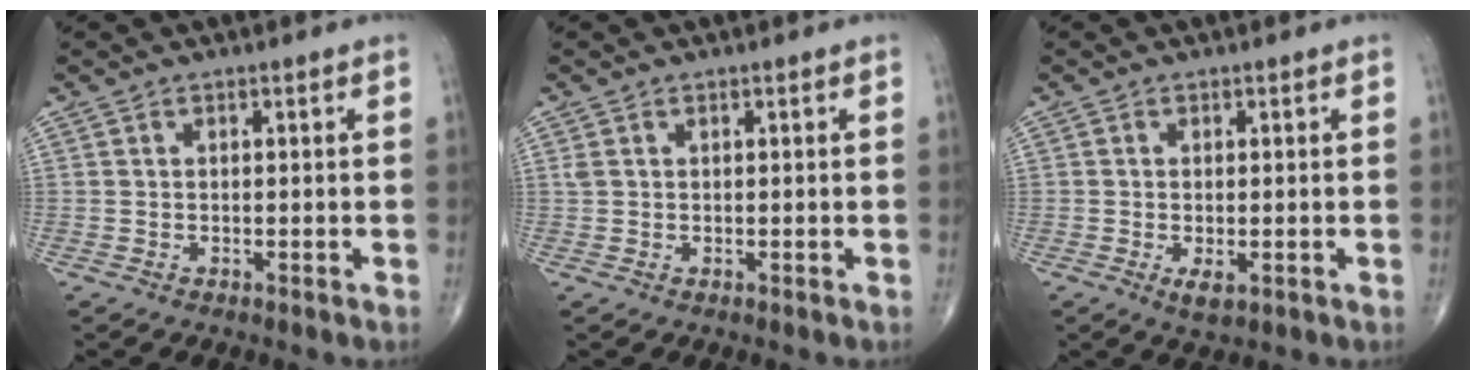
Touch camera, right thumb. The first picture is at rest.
{"total": 0.9, "force": [0.4, 0.4, 0.6], "torque": [-0.018, 0.012, 0.014]}
{"total": 5.9, "force": [-1.2, 3.0, 4.9], "torque": [-0.070, -0.015, -0.005]}